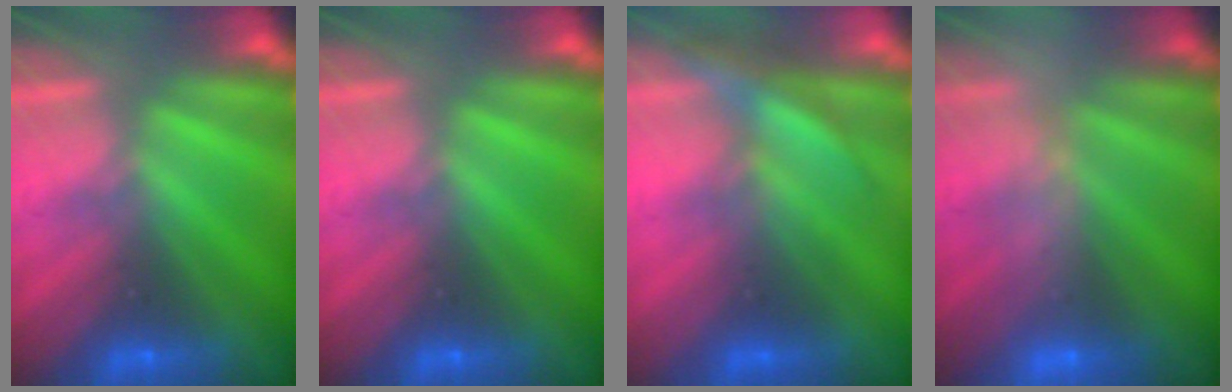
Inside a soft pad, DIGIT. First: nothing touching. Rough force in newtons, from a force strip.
{"total": 0.0}
{"total": 3.2}
{"total": 2.4}